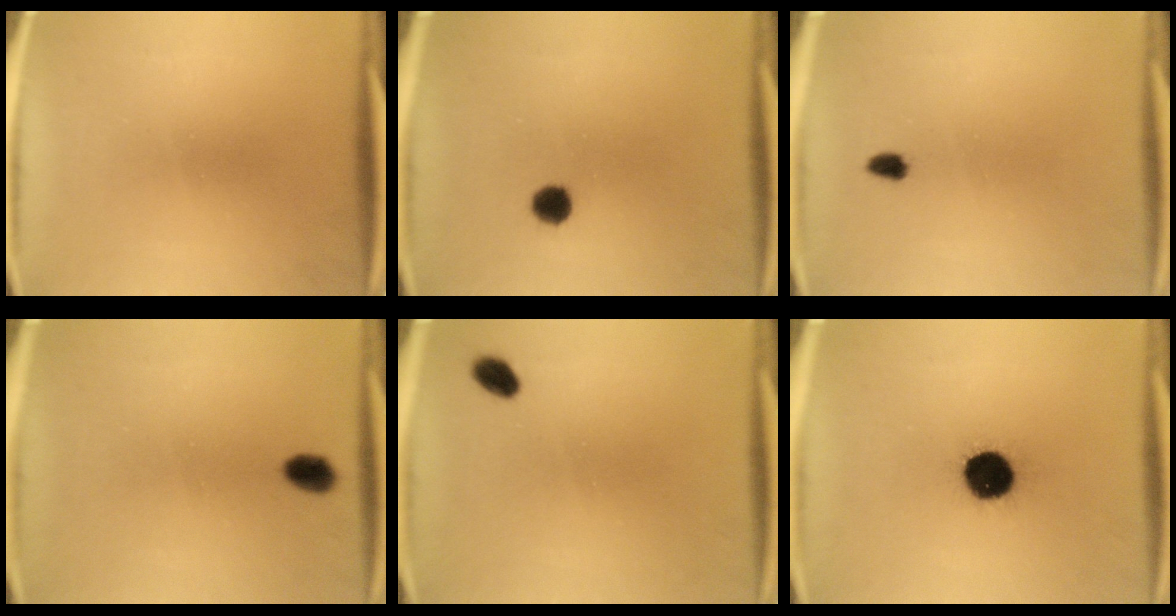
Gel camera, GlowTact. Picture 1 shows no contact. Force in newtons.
{"total": 2.8}
{"total": 1.4}
{"total": 3.5}
{"total": 2.8}
{"total": 12.6}